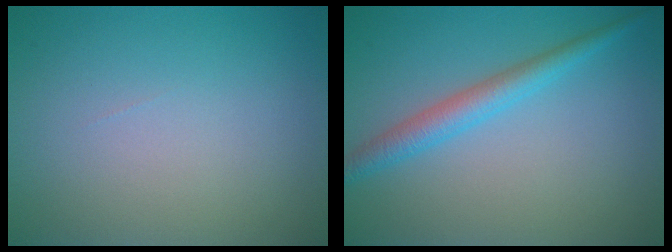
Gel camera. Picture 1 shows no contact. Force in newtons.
{"total": 2.9, "press": 2.9, "slide": 0.2}